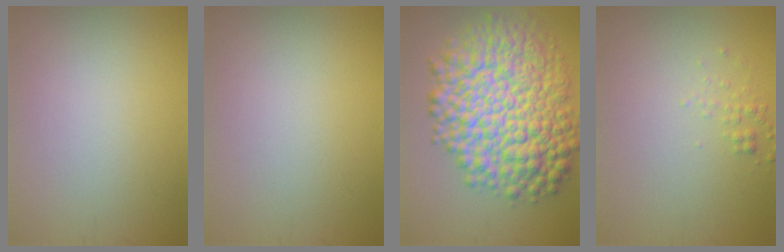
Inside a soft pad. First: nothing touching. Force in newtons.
{"total": 0.0}
{"total": 12.5, "press": 12.5, "slide": 0.2}
{"total": 0.9, "press": 0.9, "slide": 0.0}